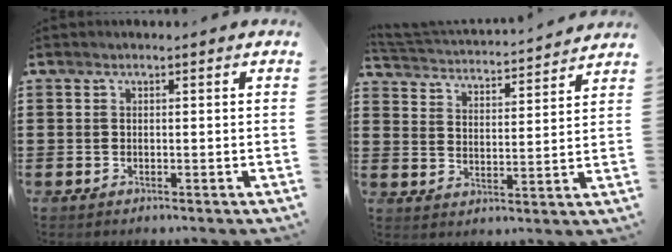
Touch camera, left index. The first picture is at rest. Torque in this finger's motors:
{"motor_torque": [0.02, 0.02, -0.04, 0.01]}